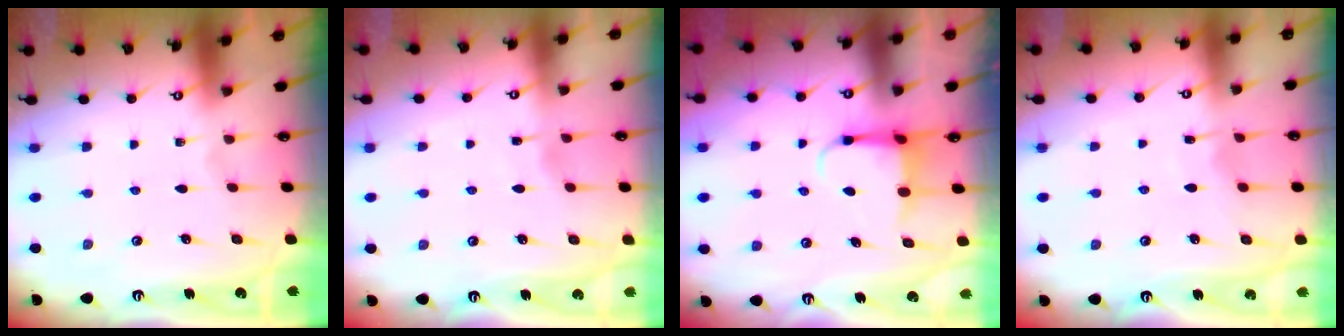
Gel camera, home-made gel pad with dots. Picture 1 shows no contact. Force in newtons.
{"total": 2.7, "press": 2.7, "slide": 0.3}
{"total": 5.1, "press": 5.0, "slide": 0.7}
{"total": 5.0, "press": 5.0, "slide": 0.5}